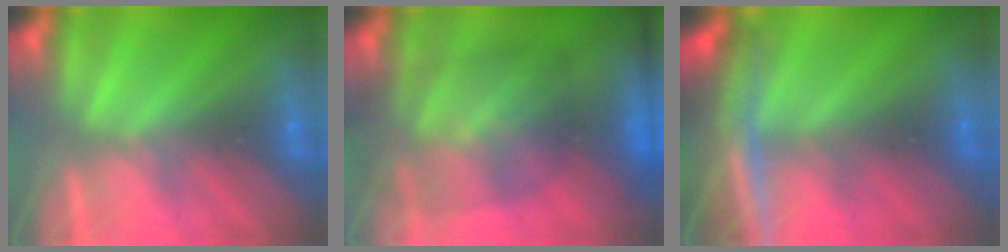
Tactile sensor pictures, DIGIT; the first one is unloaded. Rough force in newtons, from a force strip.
{"total": 7.4}
{"total": 8.1}